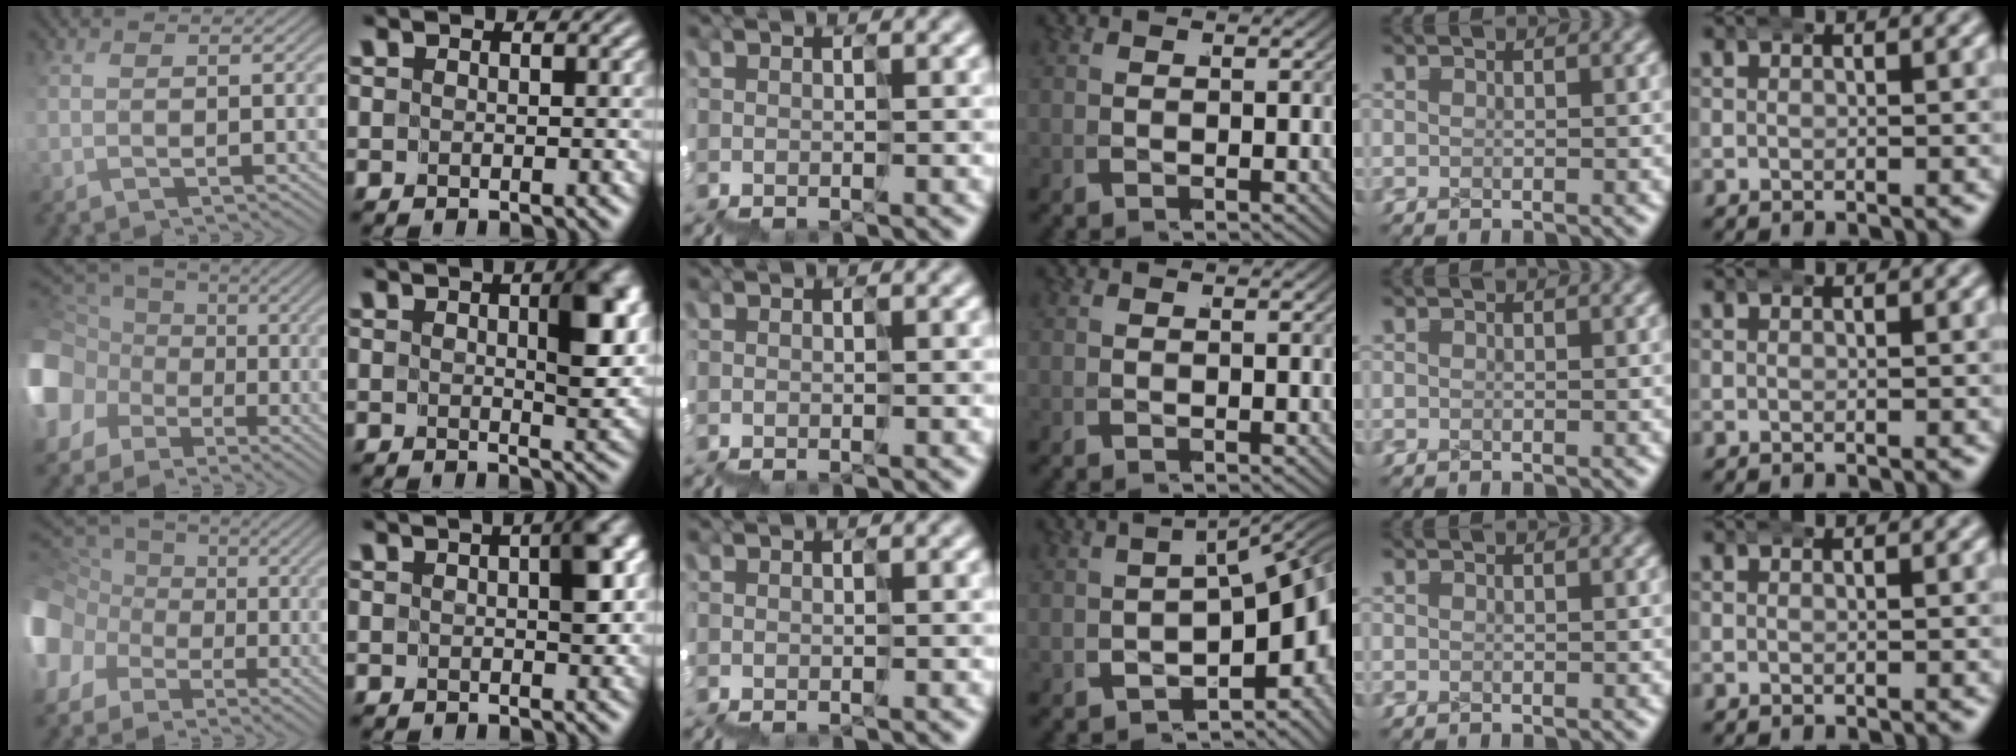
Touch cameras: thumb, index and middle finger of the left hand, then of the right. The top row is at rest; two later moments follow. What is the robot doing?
{"motion": "wrap", "object": "ethernet cable"}